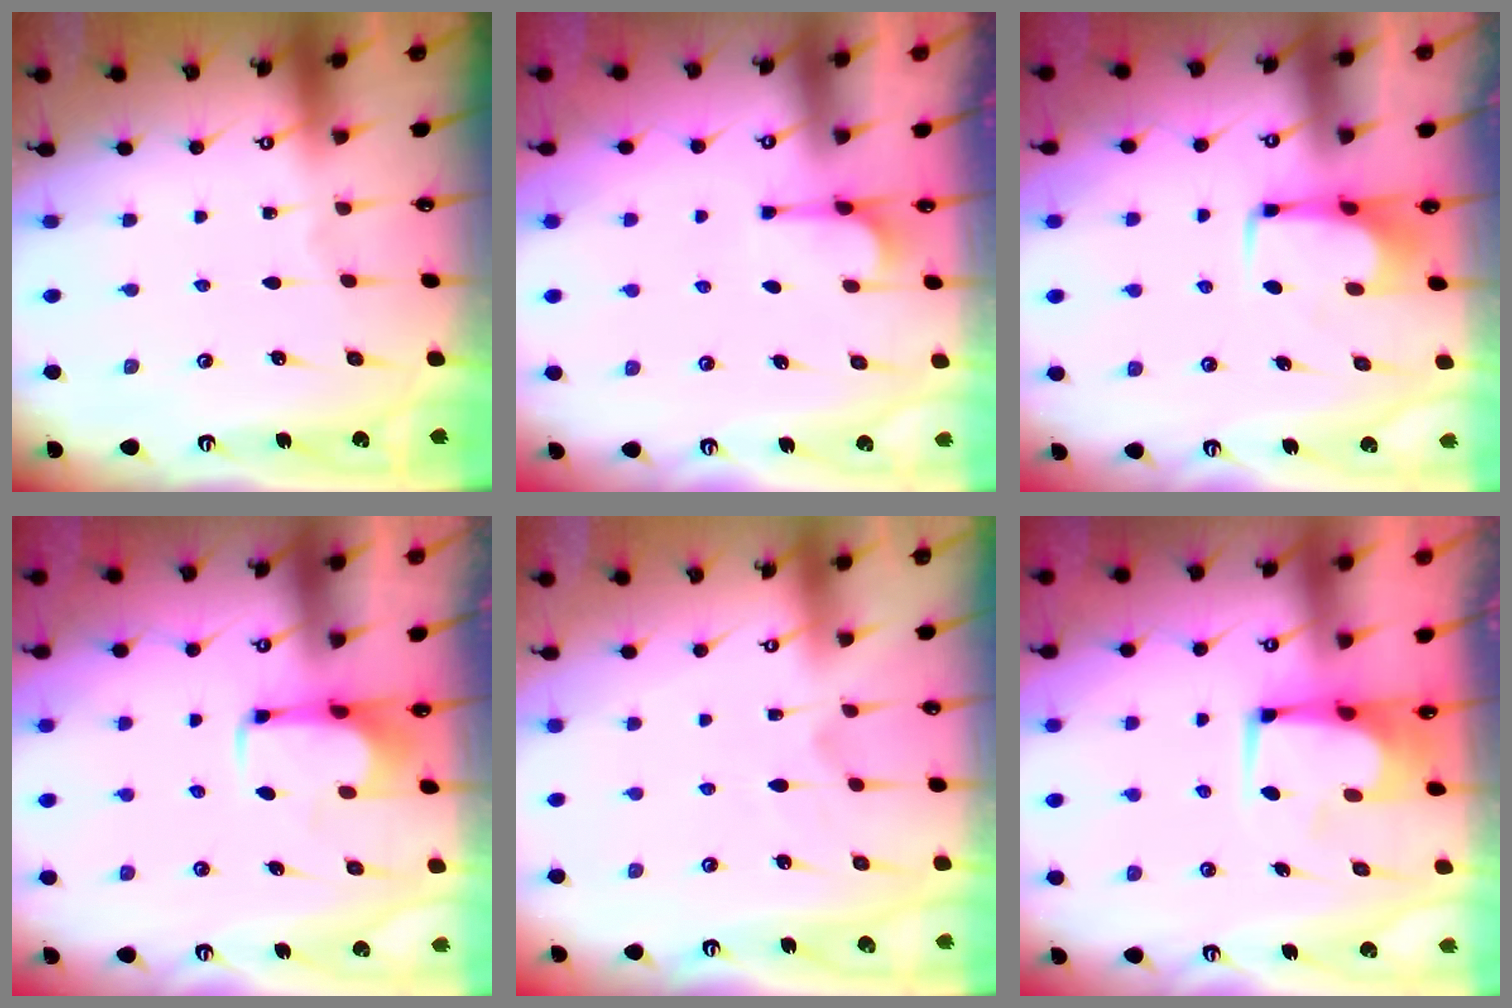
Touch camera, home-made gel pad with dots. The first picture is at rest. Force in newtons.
{"total": 2.9, "press": 2.7, "slide": 1.1}
{"total": 0.6, "press": 0.5, "slide": 0.2}
{"total": 1.6, "press": 1.5, "slide": 0.5}
{"total": 2.4, "press": 2.2, "slide": 1.1}
{"total": 1.6, "press": 1.5, "slide": 0.2}